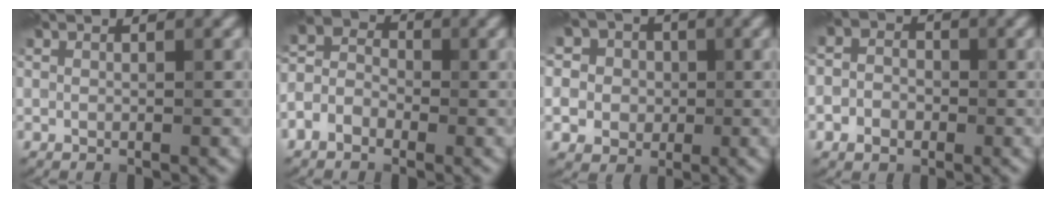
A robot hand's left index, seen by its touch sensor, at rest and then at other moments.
{"total": 3.7, "force": [-1.8, 2.7, 1.9], "torque": [-0.032, 0.002, -0.044]}
{"total": 12.0, "force": [2.2, 10.8, 4.8], "torque": [-0.121, 0.034, 0.008]}
{"total": 3.4, "force": [-0.8, 2.8, 1.6], "torque": [-0.010, 0.002, -0.022]}